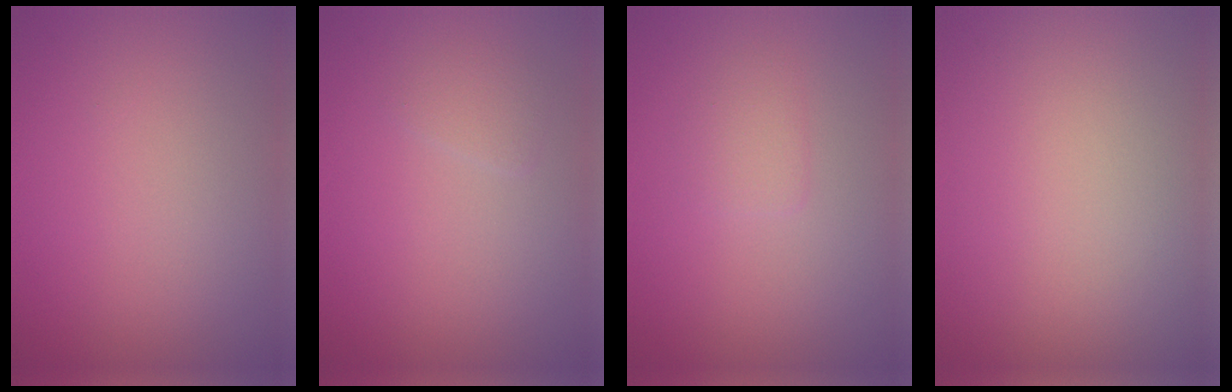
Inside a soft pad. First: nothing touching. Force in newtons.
{"total": 1.0, "press": 1.0, "slide": 0.0}
{"total": 1.3, "press": 1.3, "slide": 0.1}
{"total": 0.0}